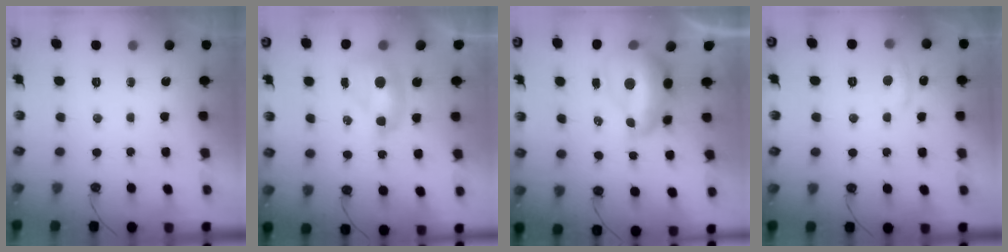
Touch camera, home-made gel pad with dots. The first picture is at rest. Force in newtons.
{"total": 2.0, "press": 2.0, "slide": 0.2}
{"total": 5.8, "press": 5.7, "slide": 1.4}
{"total": 1.7, "press": 1.6, "slide": 0.7}